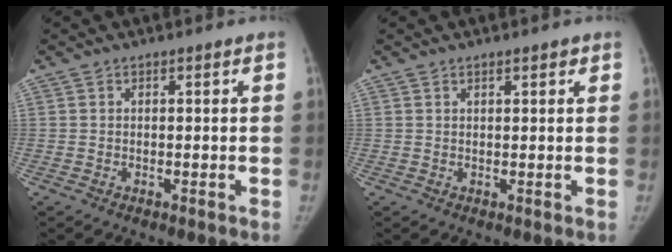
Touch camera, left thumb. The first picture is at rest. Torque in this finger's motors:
{"motor_torque": [-0.11, -0.09, -0.26, 0.17, 0.00]}